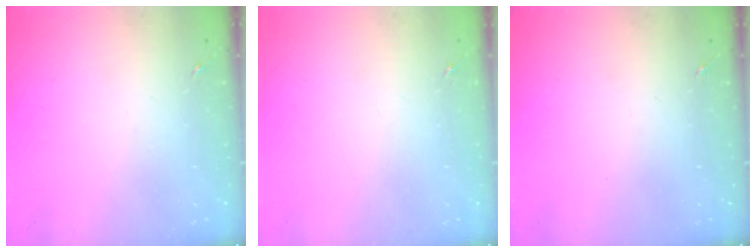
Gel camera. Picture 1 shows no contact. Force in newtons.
{"total": 0.0}
{"total": 0.0}